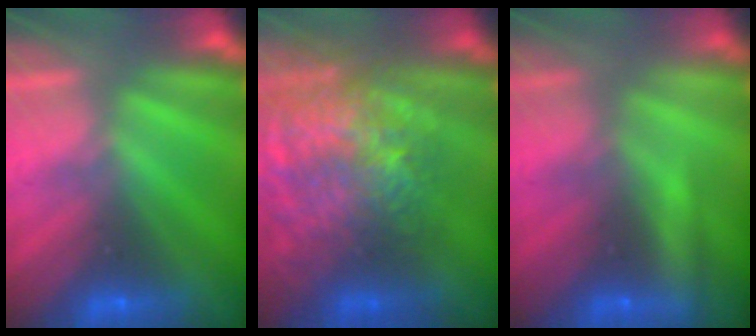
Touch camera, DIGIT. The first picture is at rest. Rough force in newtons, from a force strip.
{"total": 8.7}
{"total": 2.1}